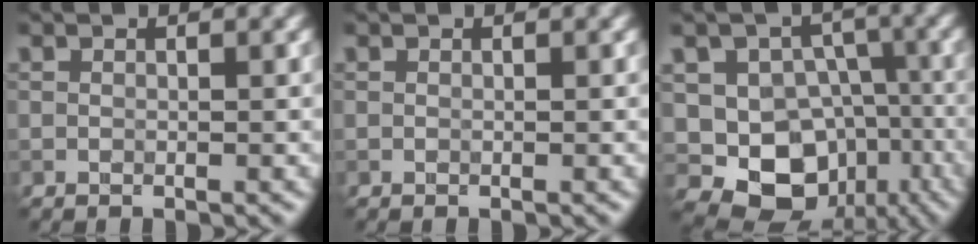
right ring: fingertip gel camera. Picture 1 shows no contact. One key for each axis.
{"total": 0.0}
{"total": 9.3, "fx": -2.2, "fy": 7.6, "fz": 4.9, "tx": -0.061, "ty": -0.003, "tz": -0.034}